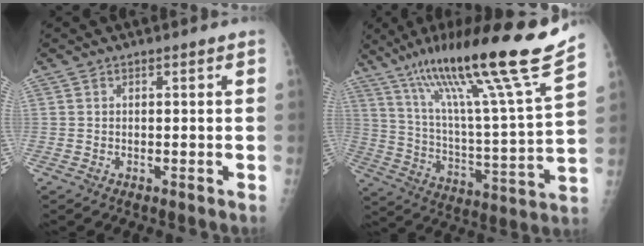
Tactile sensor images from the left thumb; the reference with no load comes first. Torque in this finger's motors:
{"motor_torque": [0.60, 0.34, 1.59, -1.18, 0.21]}